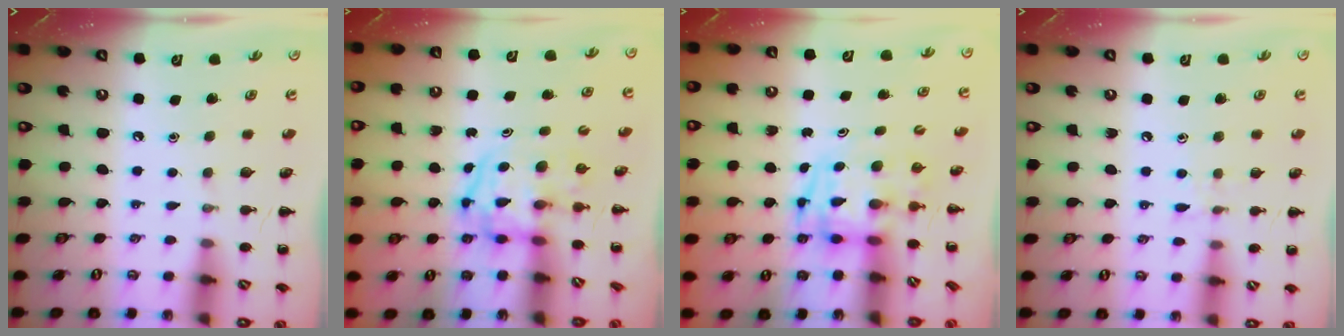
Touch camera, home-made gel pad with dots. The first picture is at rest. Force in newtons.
{"total": 3.7, "press": 3.6, "slide": 0.6}
{"total": 3.3, "press": 3.2, "slide": 0.6}
{"total": 5.7, "press": 5.3, "slide": 2.2}